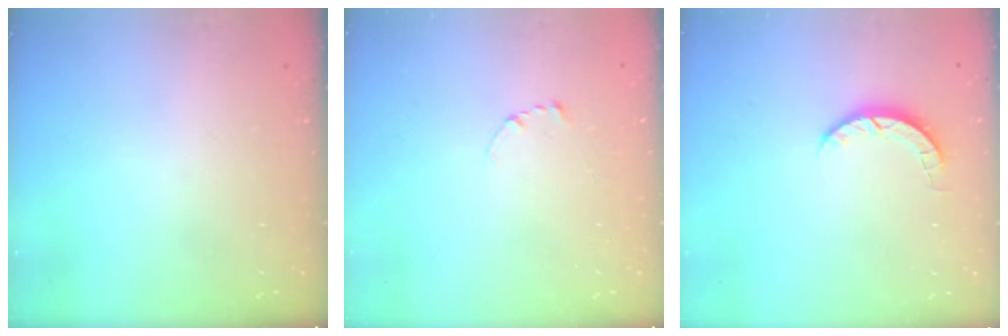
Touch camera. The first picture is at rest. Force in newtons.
{"total": 2.3, "press": 2.3, "slide": 0.2}
{"total": 3.1, "press": 3.0, "slide": 0.4}